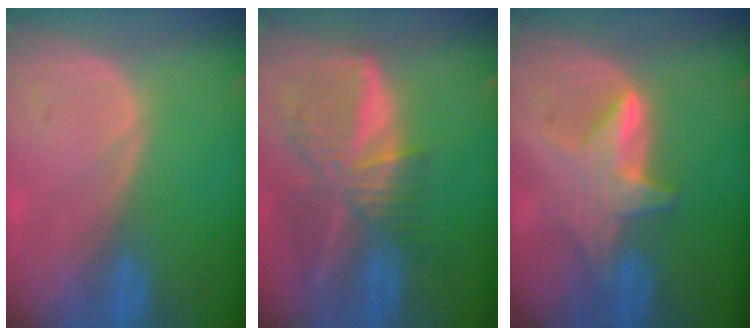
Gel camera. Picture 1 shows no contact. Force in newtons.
{"total": 9.5, "press": 8.3, "slide": 4.7}
{"total": 6.0, "press": 5.9, "slide": 0.6}